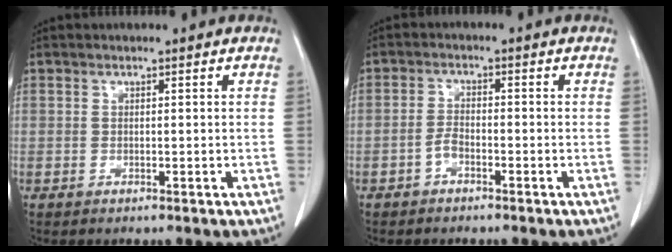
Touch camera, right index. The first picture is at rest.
{"total": 2.1, "force": [-1.3, 0.9, 1.3], "torque": [-0.021, 0.006, -0.025]}